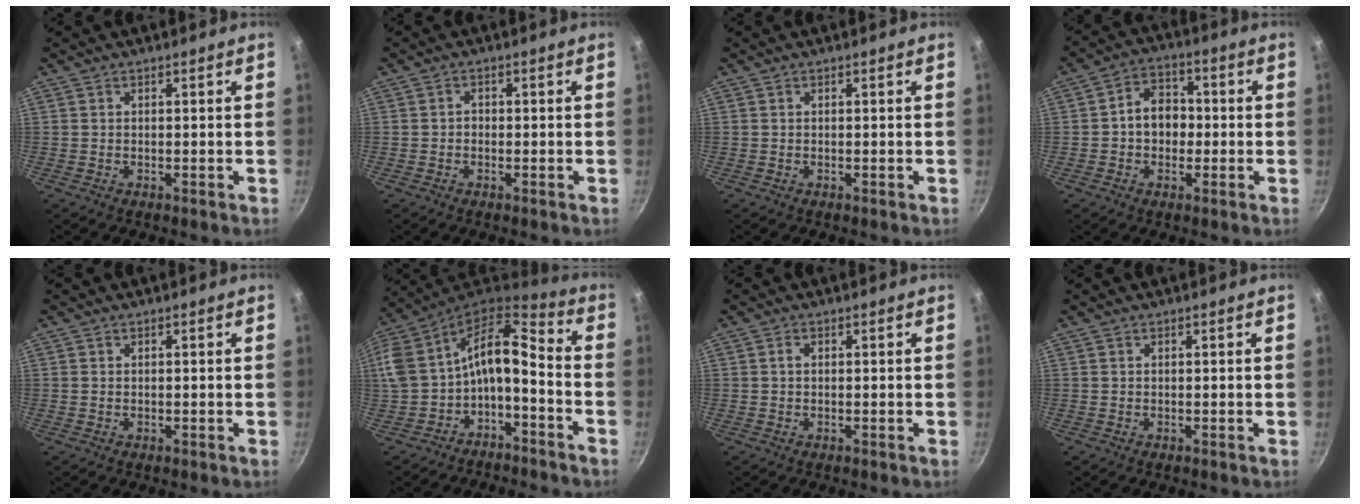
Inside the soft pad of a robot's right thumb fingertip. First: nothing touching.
{"total": 1.0, "force": [-0.3, 0.8, 0.5], "torque": [-0.006, 0.004, -0.007]}
{"total": 0.0}
{"total": 7.5, "force": [-0.6, 5.9, 4.6], "torque": [-0.035, 0.022, -0.017]}
{"total": 0.0}
{"total": 18.6, "force": [-3.5, 10.2, 15.1], "torque": [-0.322, 0.066, -0.068]}
{"total": 0.8, "force": [0.1, 0.5, 0.6], "torque": [-0.009, 0.004, 0.001]}
{"total": 0.0}